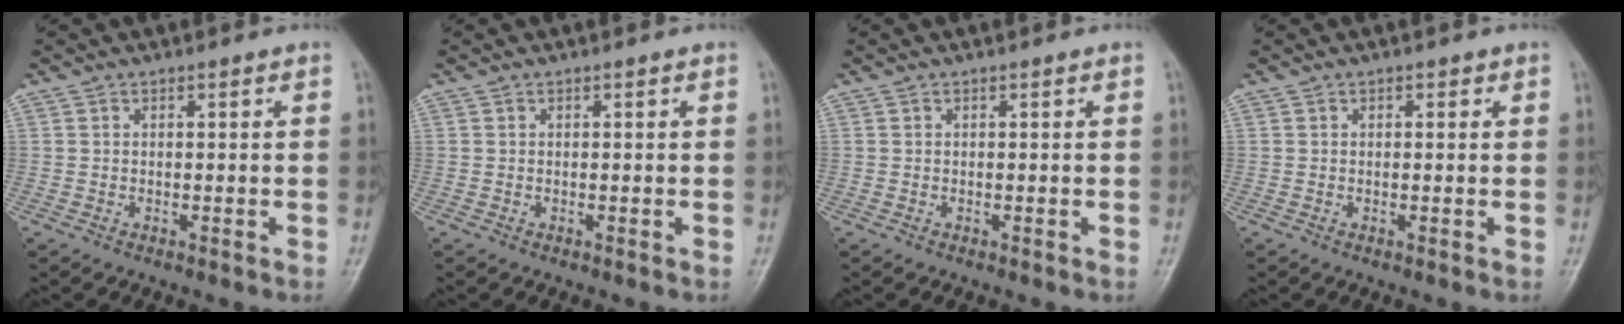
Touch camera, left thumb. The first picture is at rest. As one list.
[{"total": 0.0}, {"total": 0.0}, {"total": 0.9, "force": [0.4, 0.6, 0.5], "torque": [0.002, 0.000, 0.002]}]